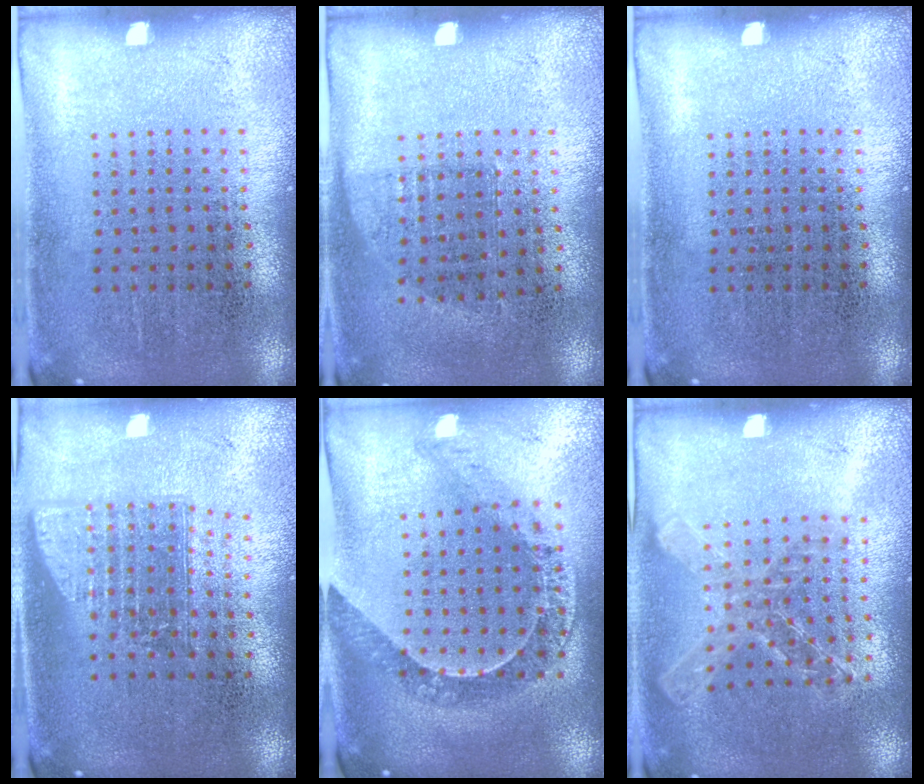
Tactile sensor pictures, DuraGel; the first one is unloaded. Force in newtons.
{"total": 0.7, "press": 0.6, "slide": 0.3}
{"total": 0.0}
{"total": 1.5, "press": 1.2, "slide": 0.9}
{"total": 1.2, "press": 1.1, "slide": 0.2}
{"total": 1.4, "press": 1.3, "slide": 0.4}